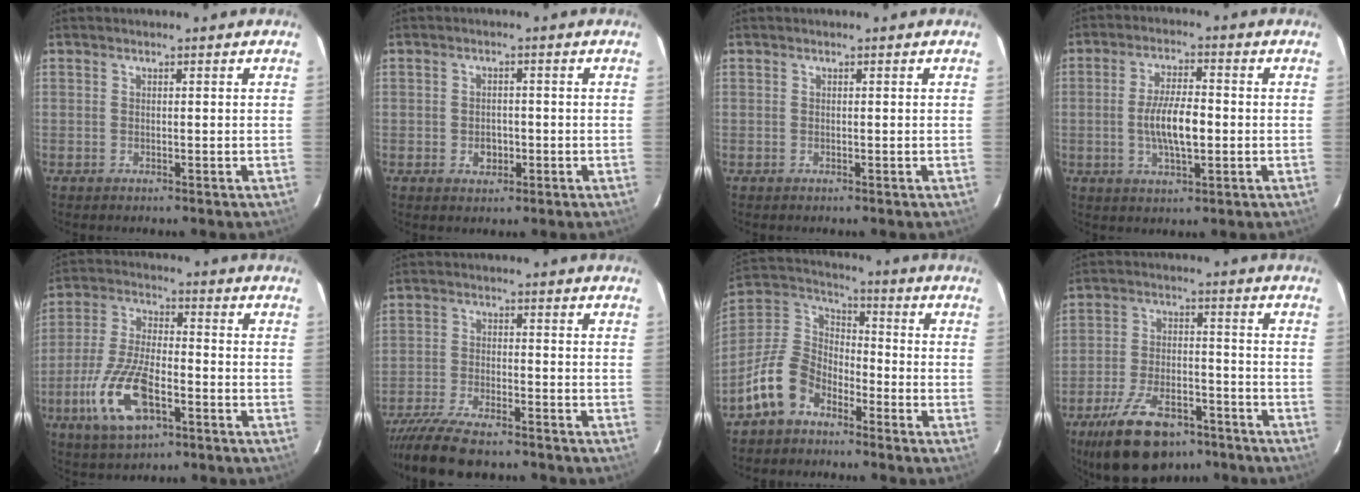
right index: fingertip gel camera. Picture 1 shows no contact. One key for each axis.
{"total": 2.9, "fx": -0.8, "fy": 2.4, "fz": 1.3, "tx": -0.026, "ty": 0.007, "tz": -0.005}
{"total": 0.0}
{"total": 8.3, "fx": -1.1, "fy": 2.8, "fz": 7.7, "tx": -0.146, "ty": 0.000, "tz": -0.018}
{"total": 14.2, "fx": -6.1, "fy": 5.8, "fz": 11.4, "tx": -0.248, "ty": -0.011, "tz": -0.112}
{"total": 12.8, "fx": -11.1, "fy": 2.9, "fz": 5.8, "tx": -0.133, "ty": -0.029, "tz": -0.192}
{"total": 11.6, "fx": -7.3, "fy": 7.2, "fz": 5.5, "tx": -0.125, "ty": 0.029, "tz": -0.141}
{"total": 16.6, "fx": -11.3, "fy": 7.9, "fz": 9.2, "tx": -0.193, "ty": -0.009, "tz": -0.179}